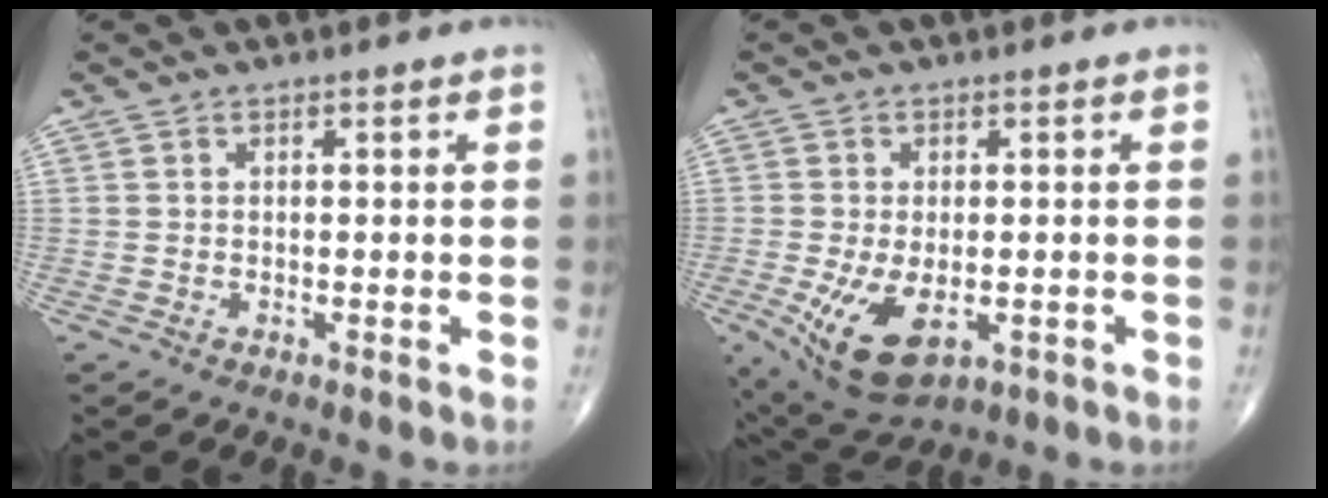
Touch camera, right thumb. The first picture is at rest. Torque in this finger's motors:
{"motor_torque": [-0.11, 0.45, 0.67, 0.15, 0.18]}